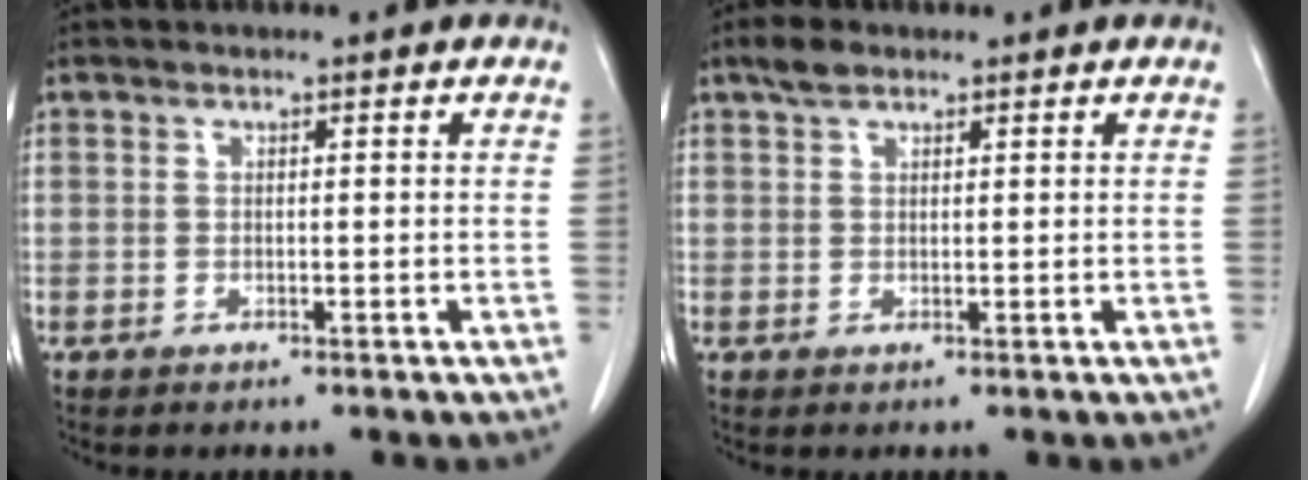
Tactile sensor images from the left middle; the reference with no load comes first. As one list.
[{"total": 2.2, "force": [1.7, 1.1, 1.0], "torque": [-0.023, 0.006, 0.029]}]